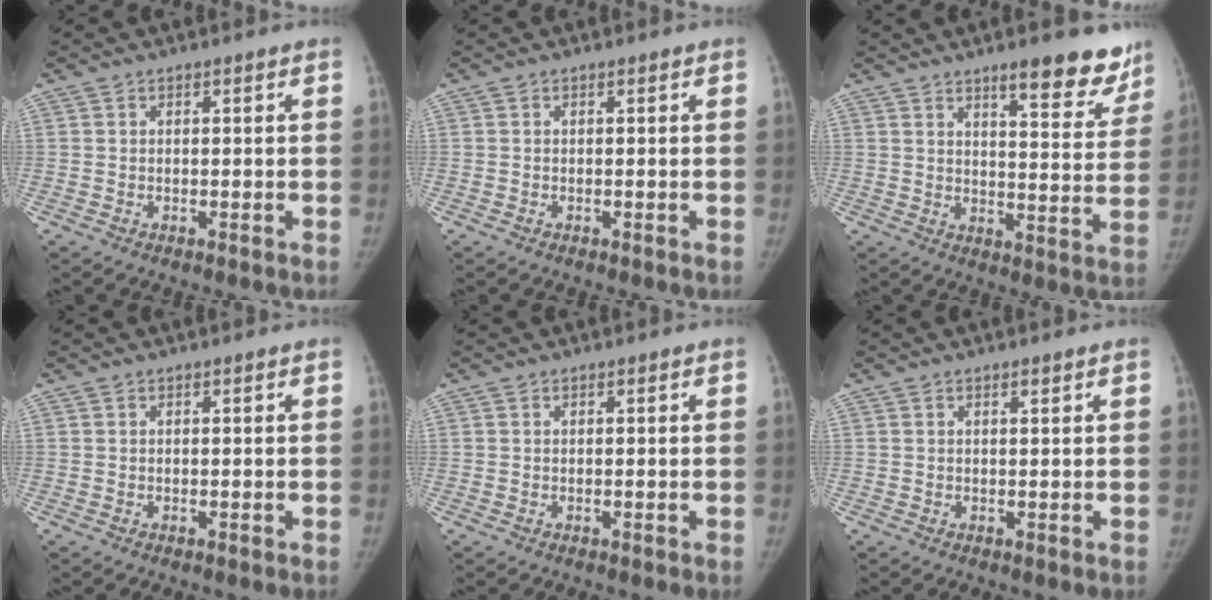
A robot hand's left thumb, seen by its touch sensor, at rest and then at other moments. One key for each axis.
{"total": 0.0}
{"total": 13.0, "fx": 9.5, "fy": 3.7, "fz": 8.0, "tx": -0.056, "ty": -0.059, "tz": 0.125}
{"total": 0.0}
{"total": 0.0}
{"total": 0.6, "fx": 0.5, "fy": 0.2, "fz": 0.4, "tx": -0.006, "ty": -0.002, "tz": 0.007}